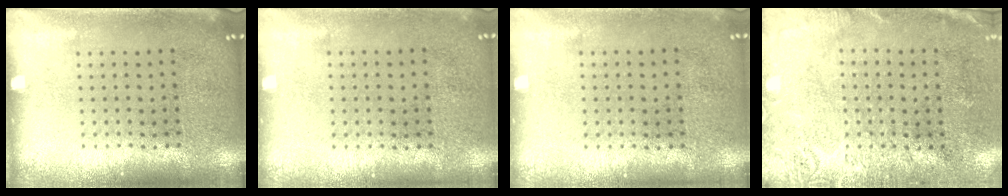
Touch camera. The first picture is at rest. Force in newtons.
{"total": 0.0}
{"total": 0.0}
{"total": 2.7, "press": 2.4, "slide": 1.2}